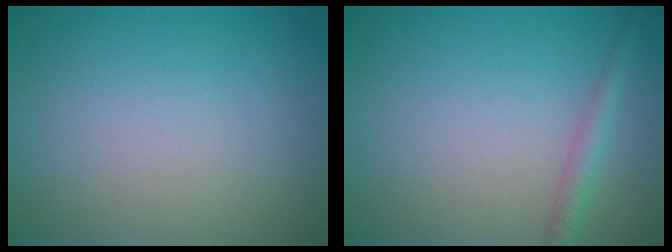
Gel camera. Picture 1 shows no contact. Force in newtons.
{"total": 1.8, "press": 1.8, "slide": 0.1}